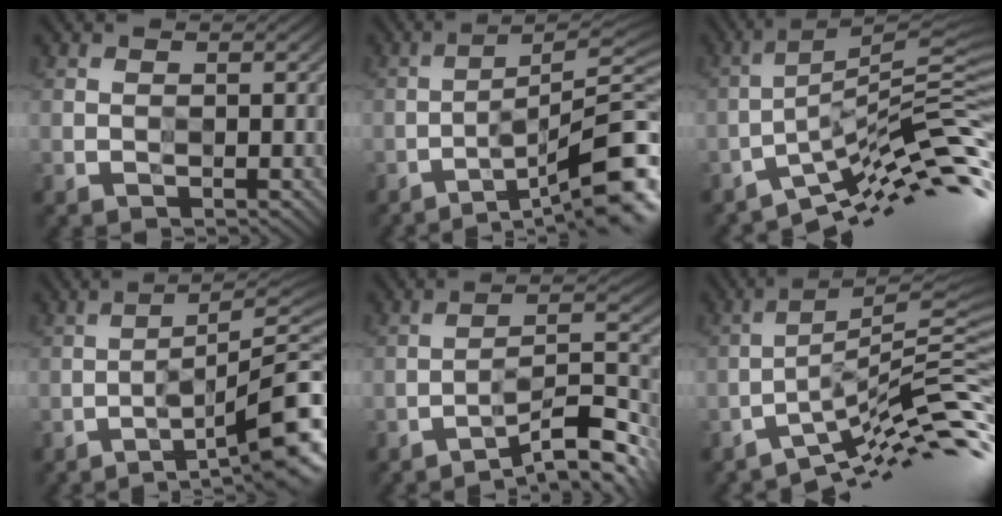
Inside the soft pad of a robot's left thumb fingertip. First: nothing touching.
{"total": 11.6, "force": [-7.4, 1.5, 8.8], "torque": [-0.120, 0.022, -0.118]}
{"total": 11.4, "force": [-7.0, 1.3, 8.9], "torque": [-0.139, 0.020, -0.126]}
{"total": 10.7, "force": [-5.2, 1.7, 9.2], "torque": [-0.116, 0.019, -0.080]}
{"total": 9.4, "force": [-8.3, 0.8, 4.3], "torque": [-0.058, 0.023, -0.141]}
{"total": 9.6, "force": [-6.7, 0.4, 6.8], "torque": [-0.097, 0.024, -0.118]}